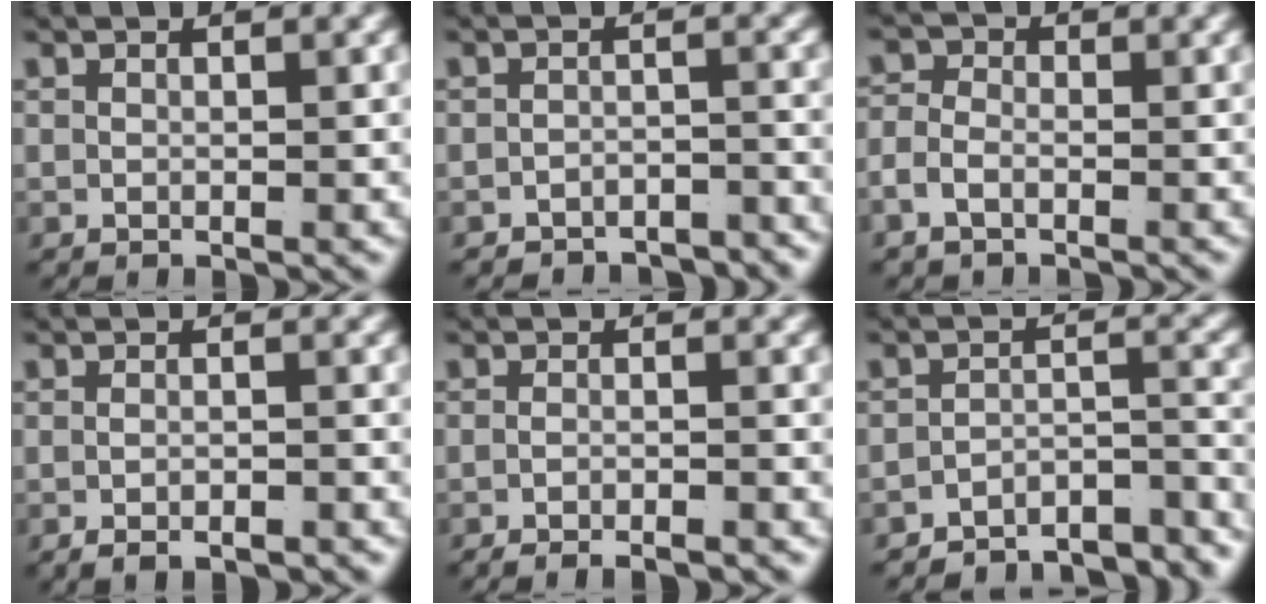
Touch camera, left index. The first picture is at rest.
{"total": 4.0, "force": [-3.9, 0.5, 0.1], "torque": [0.006, -0.013, -0.062]}
{"total": 2.2, "force": [-1.6, 1.2, 0.9], "torque": [-0.026, -0.014, -0.025]}
{"total": 2.2, "force": [-2.1, 0.3, 0.8], "torque": [-0.009, -0.008, -0.029]}
{"total": 3.2, "force": [-2.9, 0.3, 1.2], "torque": [-0.019, -0.008, -0.045]}
{"total": 8.9, "force": [-8.1, 2.2, 2.9], "torque": [-0.024, -0.019, -0.119]}